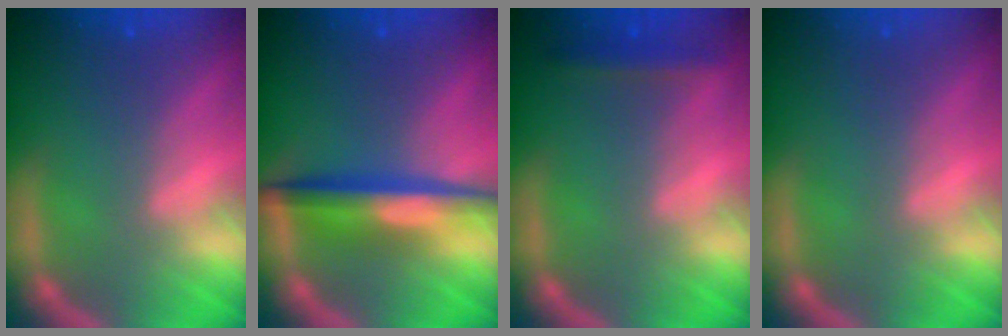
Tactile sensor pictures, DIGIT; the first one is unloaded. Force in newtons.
{"total": 5.5}
{"total": 1.9}
{"total": 0.0}